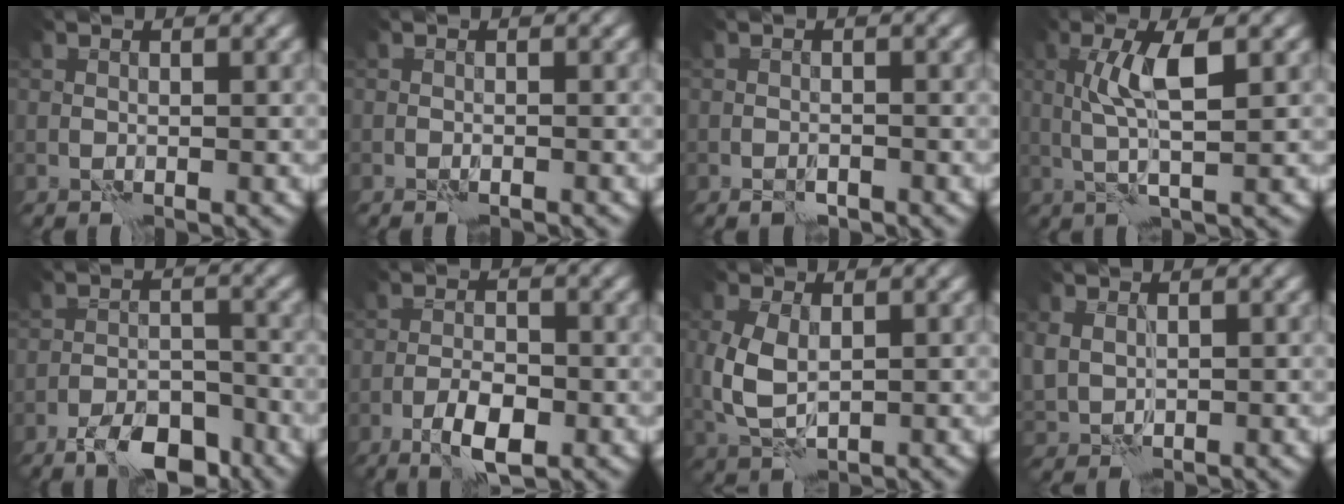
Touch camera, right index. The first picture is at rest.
{"total": 0.7, "force": [-0.6, -0.1, 0.3], "torque": [-0.009, 0.000, -0.011]}
{"total": 1.1, "force": [-0.8, 0.5, 0.5], "torque": [-0.006, 0.001, -0.015]}
{"total": 4.2, "force": [1.2, 0.5, 4.0], "torque": [-0.079, 0.005, 0.022]}
{"total": 6.0, "force": [-4.5, 2.2, 3.4], "torque": [-0.050, 0.000, -0.079]}
{"total": 3.9, "force": [-1.9, 1.3, 3.2], "torque": [-0.057, 0.001, -0.034]}
{"total": 4.1, "force": [0.5, 2.5, 3.2], "torque": [-0.083, -0.003, 0.014]}
{"total": 1.9, "force": [0.8, 1.5, 1.0], "torque": [-0.027, -0.006, 0.020]}